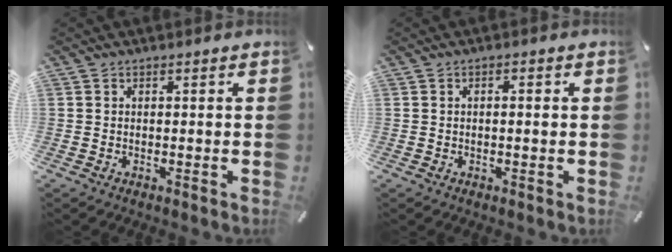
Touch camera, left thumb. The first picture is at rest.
{"total": 1.0, "force": [0.0, 0.3, 1.0], "torque": [-0.018, 0.002, -0.001]}